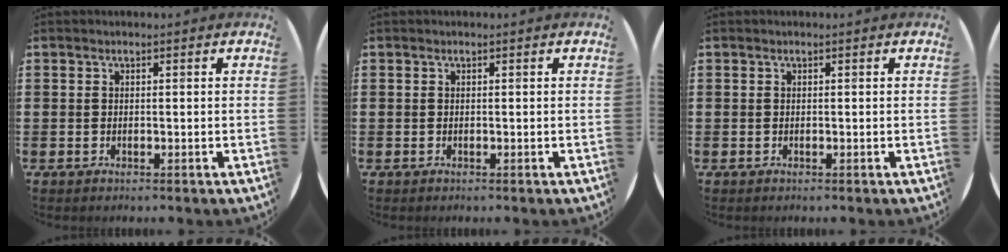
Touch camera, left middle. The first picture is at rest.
{"total": 0.0}
{"total": 0.0}